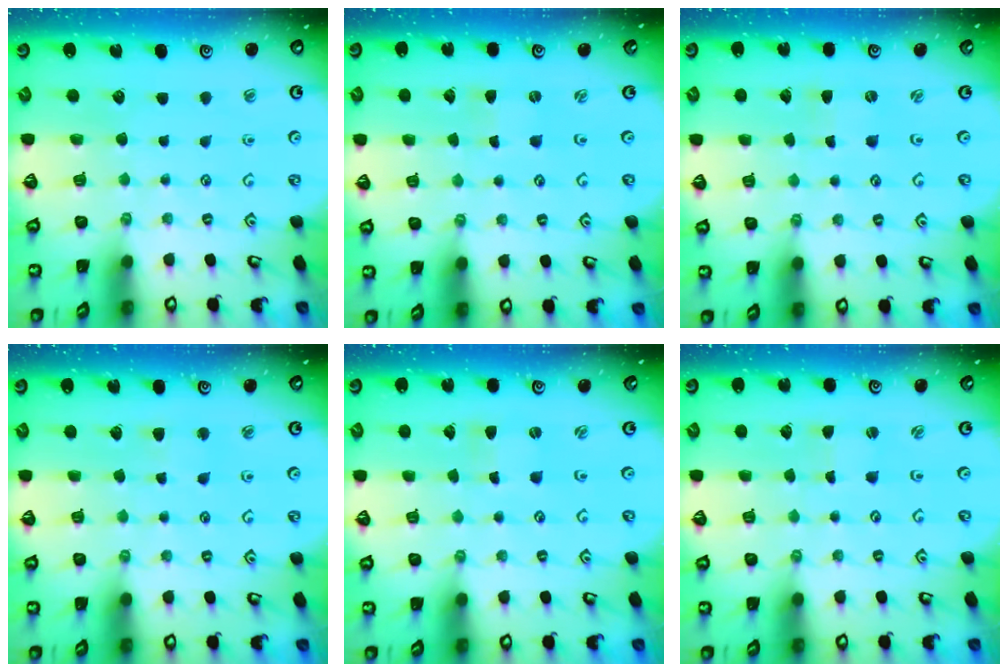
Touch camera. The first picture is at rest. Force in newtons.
{"total": 0.0}
{"total": 0.5, "press": 0.4, "slide": 0.3}
{"total": 2.0, "press": 2.0, "slide": 0.4}
{"total": 0.0}
{"total": 0.0}